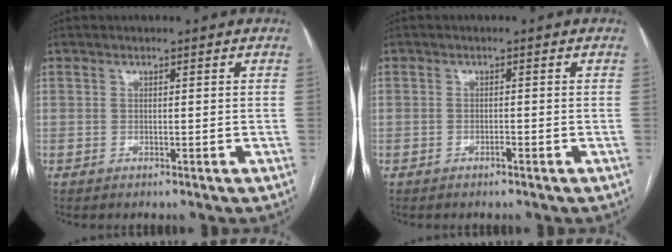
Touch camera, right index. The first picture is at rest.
{"total": 0.7, "force": [-0.5, 0.1, 0.4], "torque": [-0.008, 0.001, -0.009]}